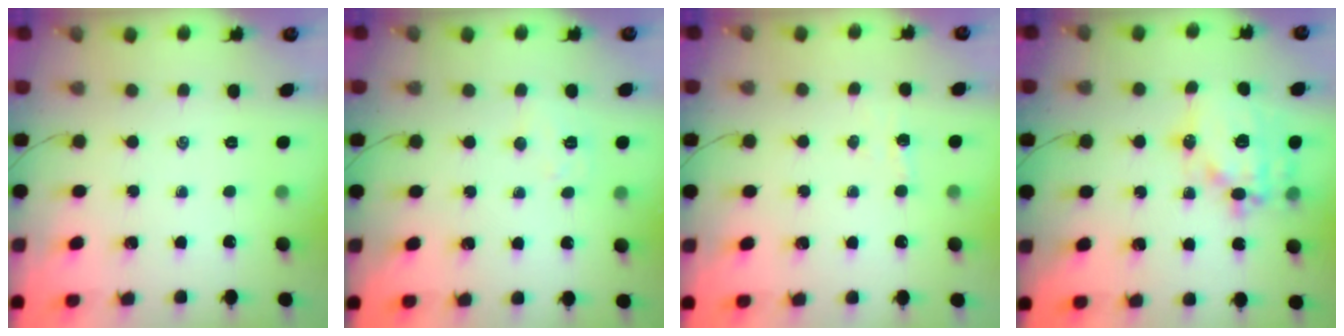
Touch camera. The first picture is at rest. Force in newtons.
{"total": 5.6, "press": 5.6, "slide": 0.7}
{"total": 3.0, "press": 2.9, "slide": 0.7}
{"total": 16.5, "press": 16.2, "slide": 3.2}